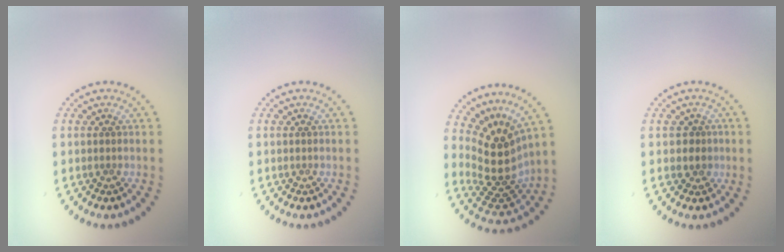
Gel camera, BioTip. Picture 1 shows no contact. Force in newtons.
{"total": 0.0}
{"total": 5.0, "press": 3.4, "slide": 3.6}
{"total": 1.5, "press": 1.4, "slide": 0.6}